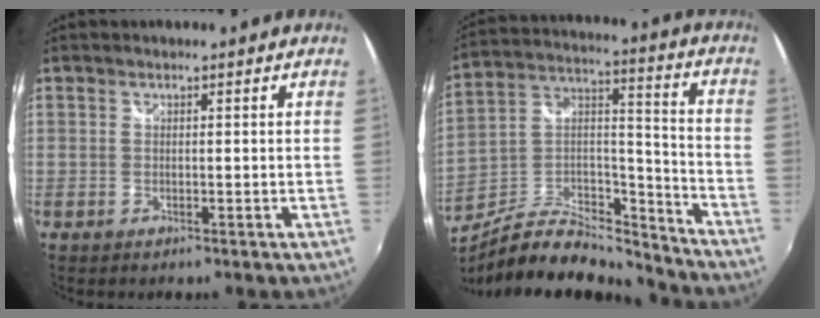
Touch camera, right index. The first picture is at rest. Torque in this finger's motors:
{"motor_torque": [-1.31, -0.83, -1.06, -0.21]}